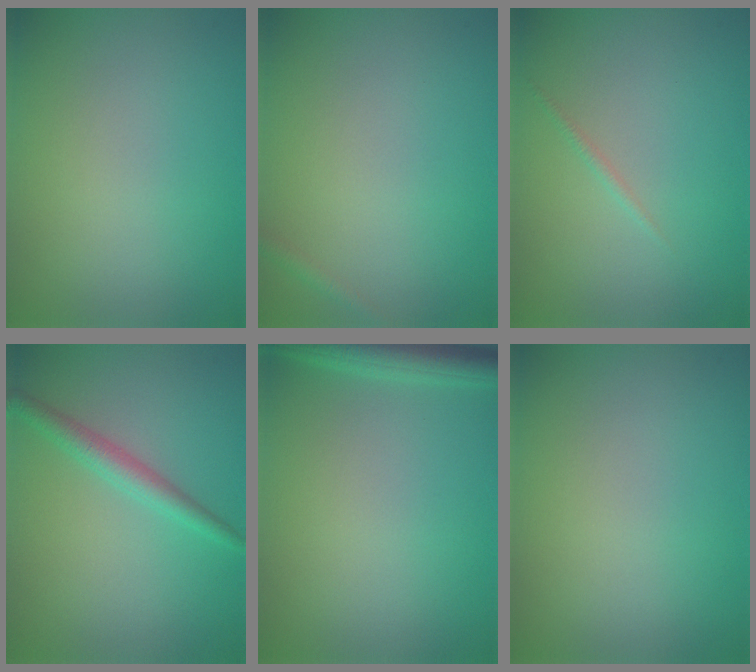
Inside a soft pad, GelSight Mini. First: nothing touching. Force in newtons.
{"total": 0.8, "press": 0.8, "slide": 0.1}
{"total": 0.6, "press": 0.6, "slide": 0.0}
{"total": 2.3, "press": 2.3, "slide": 0.0}
{"total": 3.4, "press": 3.4, "slide": 0.2}
{"total": 0.0}